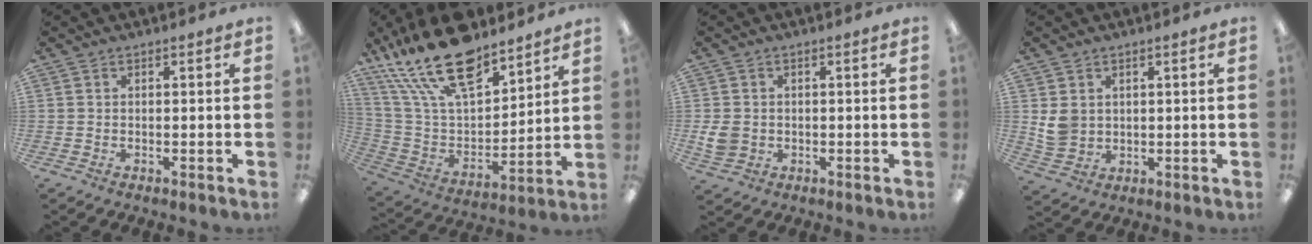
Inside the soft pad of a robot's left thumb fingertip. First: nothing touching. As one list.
[{"total": 23.1, "force": [16.5, 9.6, 12.9], "torque": [-0.263, -0.093, 0.294]}, {"total": 4.6, "force": [0.0, 3.9, 2.3], "torque": [-0.032, 0.000, 0.001]}, {"total": 5.3, "force": [1.7, 4.5, 2.2], "torque": [-0.039, 0.007, 0.038]}]